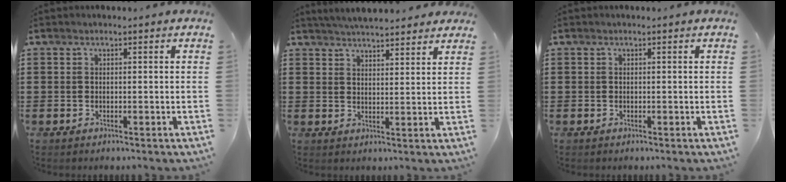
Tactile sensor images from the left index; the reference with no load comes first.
{"total": 4.1, "force": [4.1, 0.1, 0.8], "torque": [-0.026, -0.011, 0.075]}
{"total": 0.0}